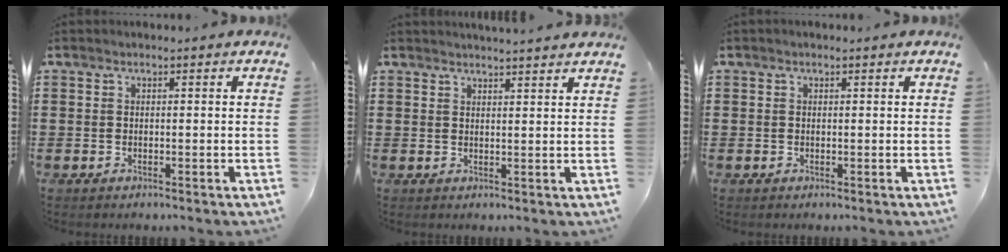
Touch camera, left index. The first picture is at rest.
{"total": 2.3, "force": [2.2, -0.5, 0.1], "torque": [-0.008, -0.009, 0.044]}
{"total": 0.0}